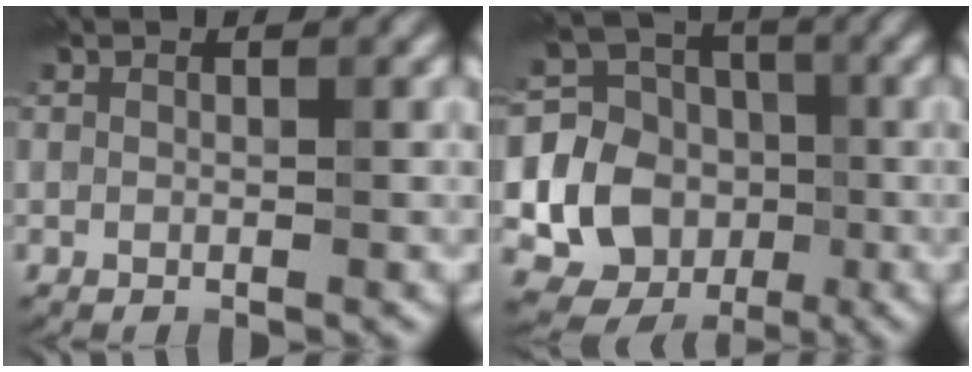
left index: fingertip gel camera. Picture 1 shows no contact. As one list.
[{"total": 11.4, "force": [-1.6, 10.5, 4.0], "torque": [-0.084, -0.007, -0.042]}]